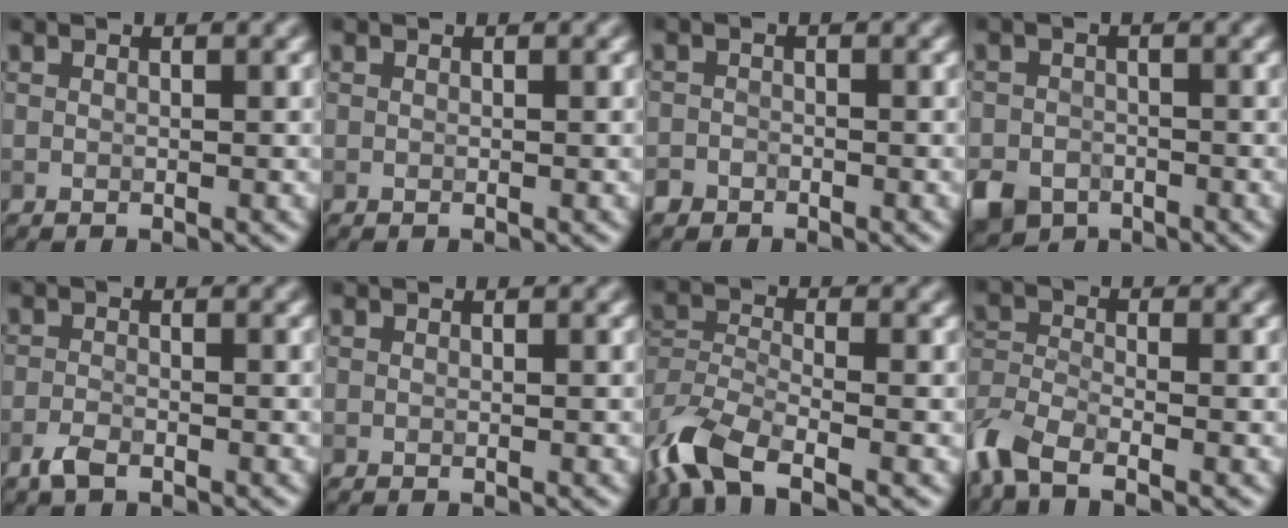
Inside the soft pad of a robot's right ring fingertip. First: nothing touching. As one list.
[{"total": 0.0}, {"total": 1.2, "force": [-1.0, 0.8, 0.0], "torque": [0.007, 0.003, -0.020]}, {"total": 4.7, "force": [-3.0, 3.1, 1.6], "torque": [-0.023, -0.006, -0.062]}, {"total": 1.7, "force": [-1.2, 0.6, 1.0], "torque": [-0.024, -0.002, -0.028]}, {"total": 0.0}, {"total": 7.0, "force": [-4.6, 2.8, 4.4], "torque": [-0.094, -0.005, -0.102]}, {"total": 5.3, "force": [-3.7, 2.1, 3.1], "torque": [-0.069, -0.005, -0.089]}]